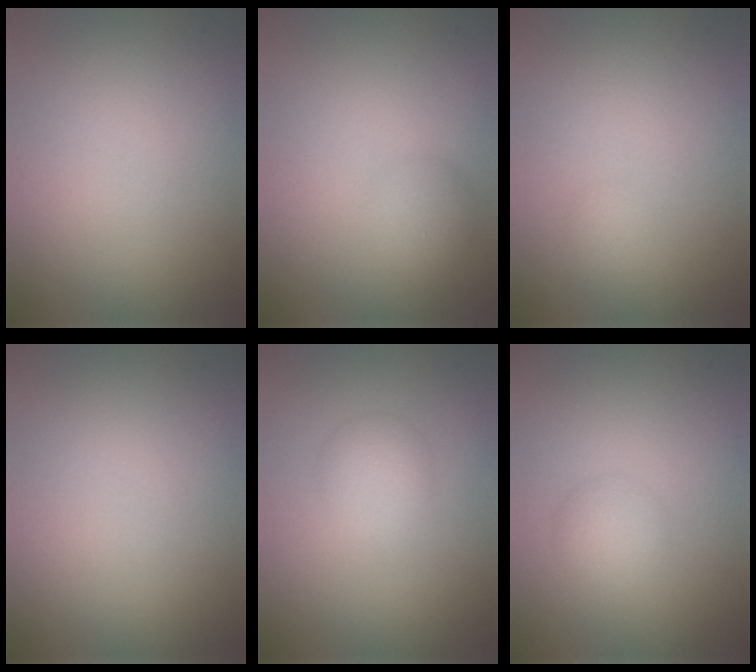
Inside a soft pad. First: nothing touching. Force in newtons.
{"total": 1.9, "press": 1.9, "slide": 0.1}
{"total": 1.0, "press": 1.0, "slide": 0.0}
{"total": 0.0}
{"total": 2.5, "press": 2.5, "slide": 0.0}
{"total": 2.3, "press": 2.3, "slide": 0.0}